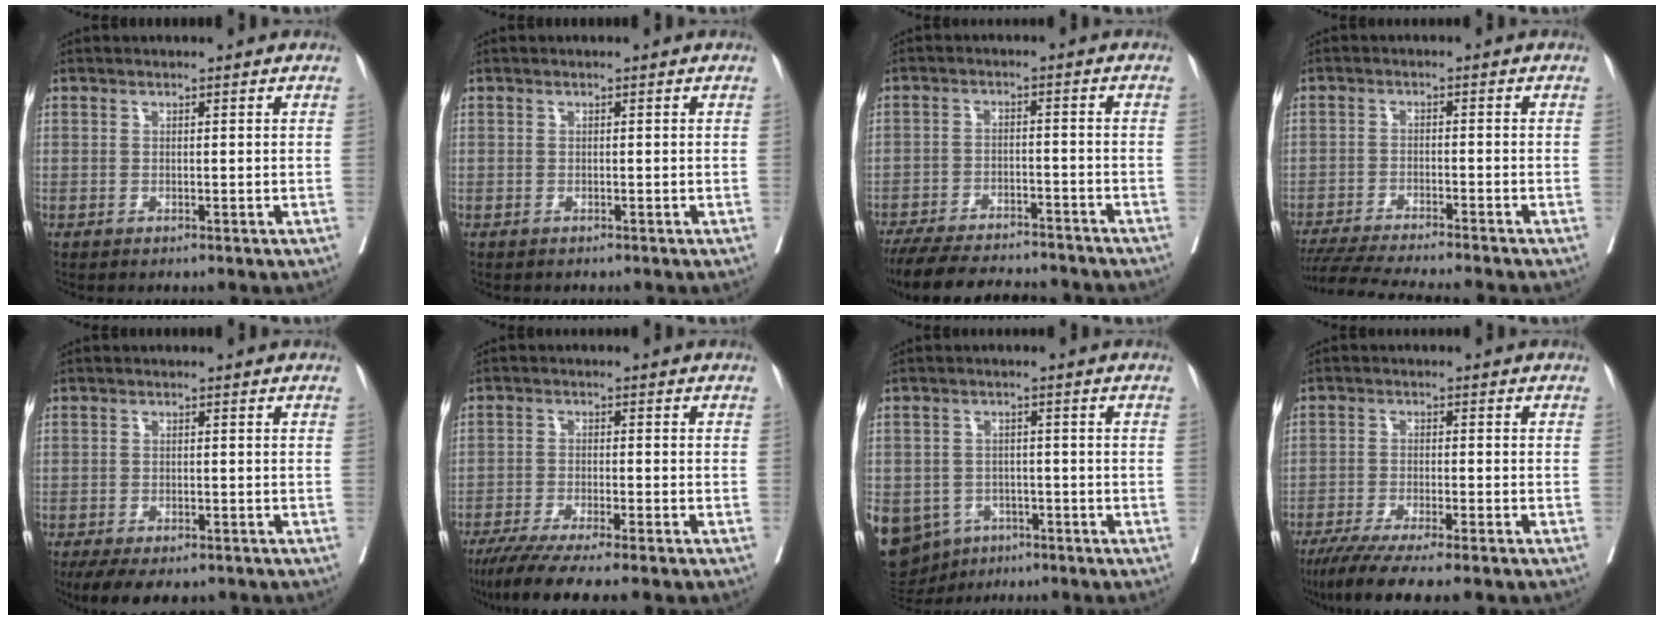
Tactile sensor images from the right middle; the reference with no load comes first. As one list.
[{"total": 0.0}, {"total": 17.6, "force": [-15.8, 3.7, 7.0], "torque": [-0.150, -0.018, -0.227]}, {"total": 13.8, "force": [-12.4, -0.1, 6.0], "torque": [-0.086, -0.025, -0.188]}, {"total": 8.5, "force": [-6.3, 3.7, 4.4], "torque": [-0.058, -0.005, -0.091]}, {"total": 10.4, "force": [-8.4, 0.1, 6.1], "torque": [-0.084, -0.024, -0.132]}, {"total": 17.1, "force": [-7.6, 13.8, 6.5], "torque": [-0.194, 0.005, -0.098]}, {"total": 11.3, "force": [-9.0, 0.6, 6.8], "torque": [-0.092, -0.024, -0.138]}]